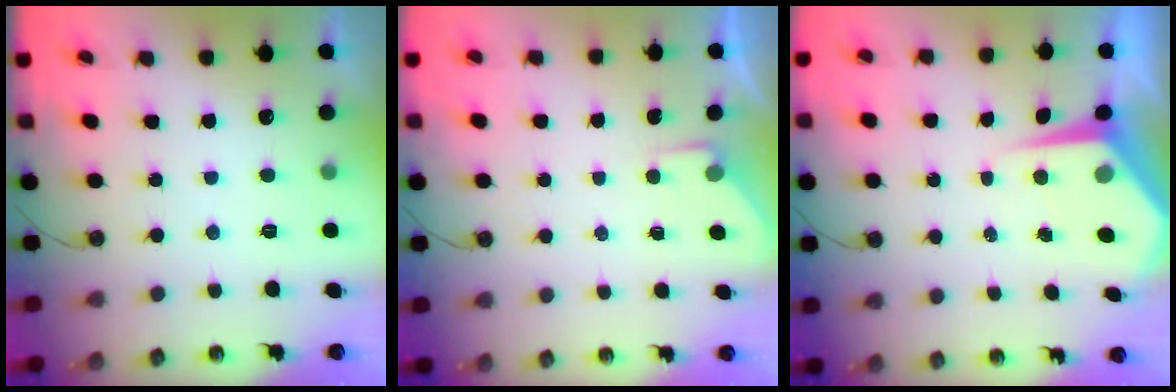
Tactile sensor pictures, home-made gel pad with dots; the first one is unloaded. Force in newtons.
{"total": 2.8, "press": 2.8, "slide": 0.4}
{"total": 6.2, "press": 6.2, "slide": 0.5}